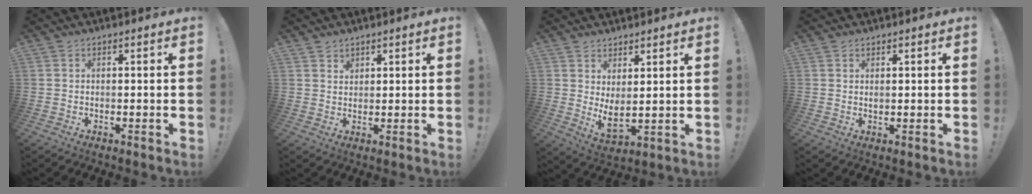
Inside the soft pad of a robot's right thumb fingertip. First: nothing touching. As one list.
[{"total": 2.2, "force": [1.7, 1.3, 0.3], "torque": [0.006, -0.014, 0.029]}, {"total": 5.8, "force": [3.0, 2.6, 4.2], "torque": [-0.053, -0.033, 0.059]}, {"total": 0.9, "force": [0.6, 0.5, 0.3], "torque": [-0.001, -0.003, 0.010]}]